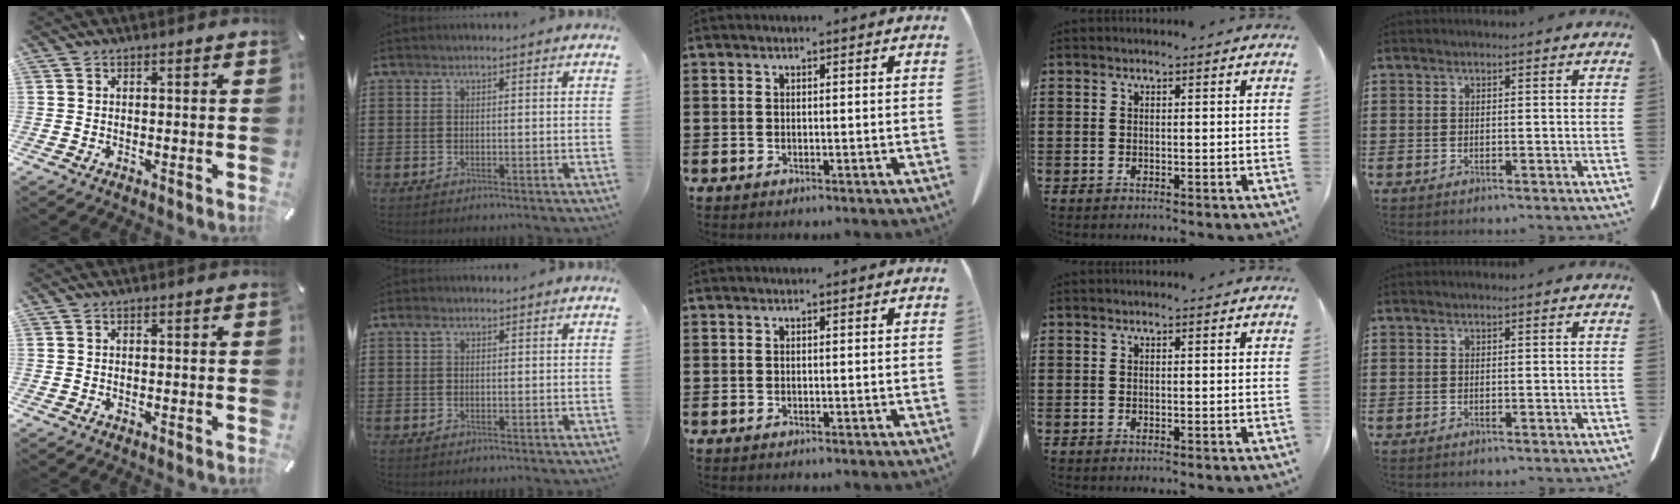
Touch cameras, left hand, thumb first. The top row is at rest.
{"index": {"total": 1.3, "force": [0.5, 0.8, 0.8], "torque": [-0.018, 0.007, 0.009]}}